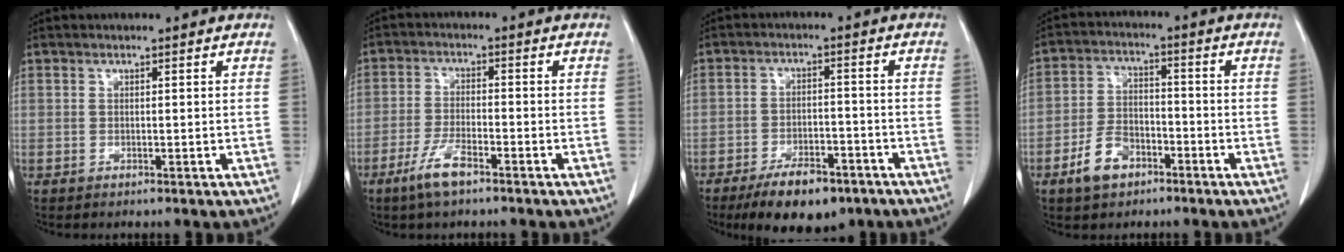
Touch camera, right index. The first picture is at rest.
{"total": 5.4, "force": [-3.7, 1.1, 3.8], "torque": [-0.084, -0.004, -0.070]}
{"total": 9.9, "force": [-7.0, 3.8, 5.9], "torque": [-0.095, -0.006, -0.111]}
{"total": 7.0, "force": [-4.0, 4.1, 3.9], "torque": [-0.087, 0.010, -0.069]}